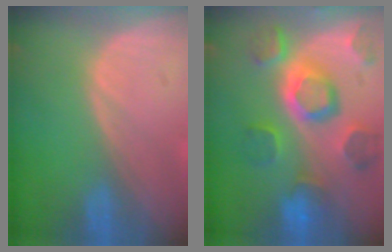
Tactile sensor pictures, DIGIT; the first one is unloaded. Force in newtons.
{"total": 11.3, "press": 10.0, "slide": 5.3}